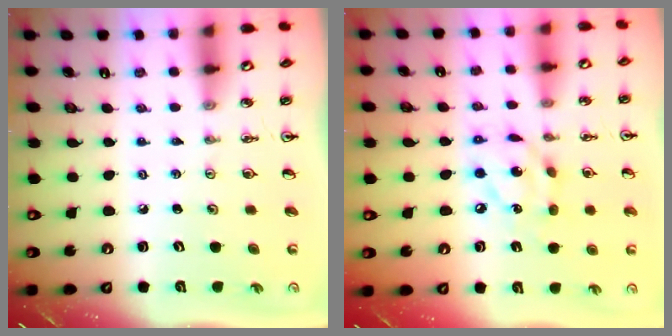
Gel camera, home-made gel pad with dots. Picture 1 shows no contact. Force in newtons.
{"total": 11.4, "press": 11.3, "slide": 0.6}